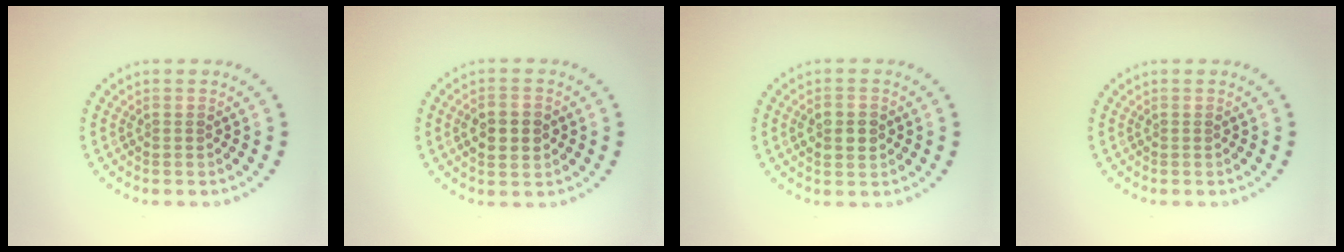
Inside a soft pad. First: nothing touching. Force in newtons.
{"total": 3.9, "press": 3.9, "slide": 0.0}
{"total": 2.4, "press": 2.4, "slide": 0.3}
{"total": 0.0}